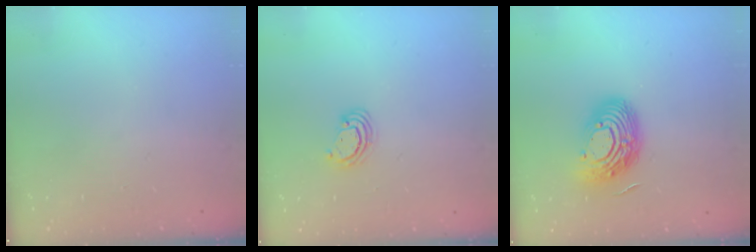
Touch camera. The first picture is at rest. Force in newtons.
{"total": 3.2, "press": 3.1, "slide": 0.3}
{"total": 14.5, "press": 14.5, "slide": 1.0}